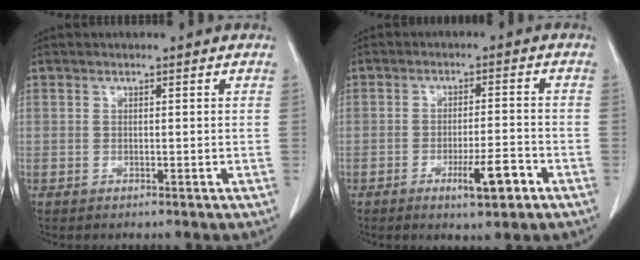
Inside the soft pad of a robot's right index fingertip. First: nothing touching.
{"total": 6.1, "force": [-3.1, 0.8, 5.1], "torque": [-0.084, -0.005, -0.046]}